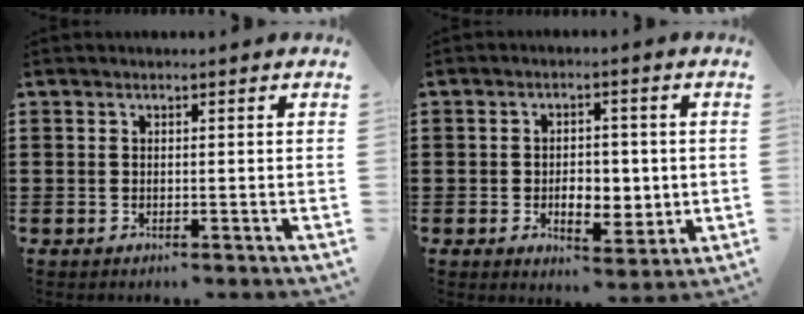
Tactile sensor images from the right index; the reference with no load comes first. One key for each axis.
{"total": 5.5, "fx": -0.5, "fy": 3.6, "fz": 4.1, "tx": -0.067, "ty": 0.004, "tz": -0.014}